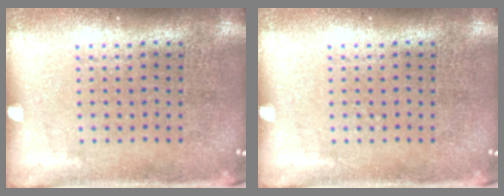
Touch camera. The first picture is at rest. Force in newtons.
{"total": 0.0}